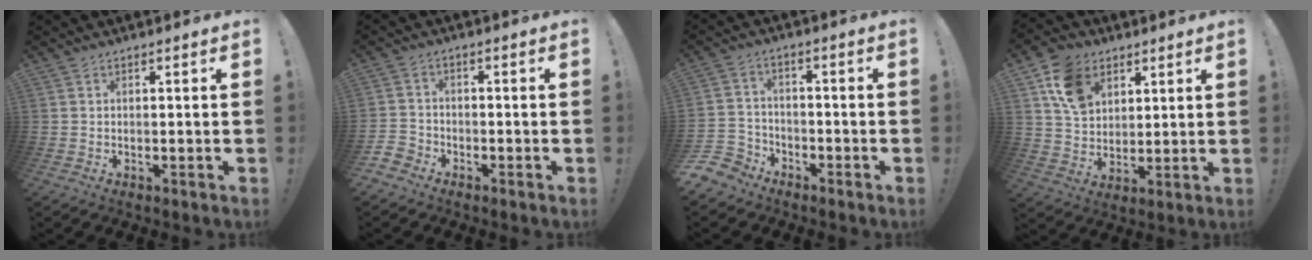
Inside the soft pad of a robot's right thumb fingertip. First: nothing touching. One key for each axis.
{"total": 3.4, "fx": -2.4, "fy": 2.3, "fz": 0.6, "tx": -0.020, "ty": 0.007, "tz": -0.049}
{"total": 6.1, "fx": -4.4, "fy": 4.1, "fz": 1.0, "tx": -0.025, "ty": 0.028, "tz": -0.085}
{"total": 12.9, "fx": 6.3, "fy": 9.5, "fz": 6.1, "tx": -0.102, "ty": -0.015, "tz": 0.126}